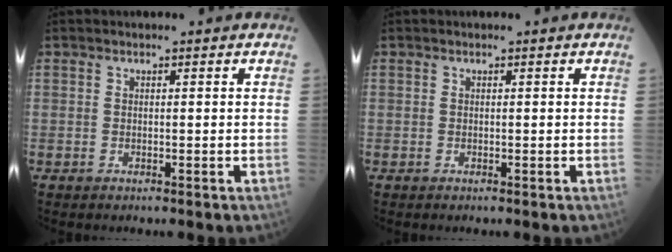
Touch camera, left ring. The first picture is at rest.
{"total": 0.0}